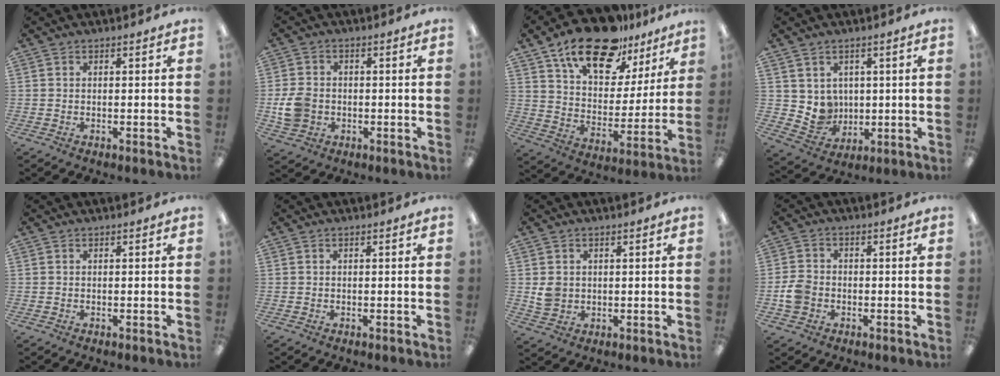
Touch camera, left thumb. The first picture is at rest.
{"total": 7.3, "force": [-1.1, 6.1, 3.9], "torque": [-0.078, 0.010, -0.018]}
{"total": 19.6, "force": [13.9, 9.1, 10.4], "torque": [-0.175, -0.074, 0.240]}
{"total": 6.1, "force": [2.7, 5.5, 0.5], "torque": [-0.019, -0.022, 0.060]}
{"total": 0.0}
{"total": 0.0}
{"total": 3.9, "force": [0.8, 3.5, 1.6], "torque": [-0.017, 0.000, 0.013]}
{"total": 5.2, "force": [-1.4, 4.3, 2.6], "torque": [-0.057, 0.008, -0.026]}